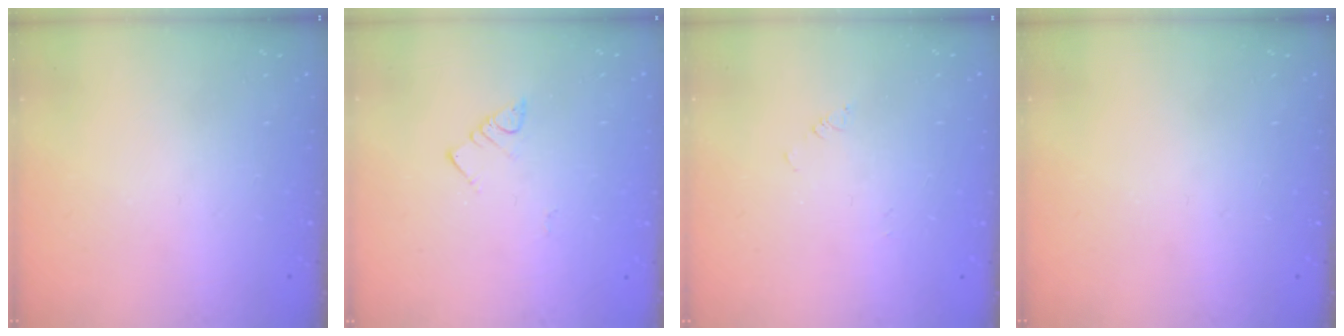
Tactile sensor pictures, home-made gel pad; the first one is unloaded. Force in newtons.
{"total": 3.0, "press": 3.0, "slide": 0.2}
{"total": 1.4, "press": 1.3, "slide": 0.3}
{"total": 0.0}